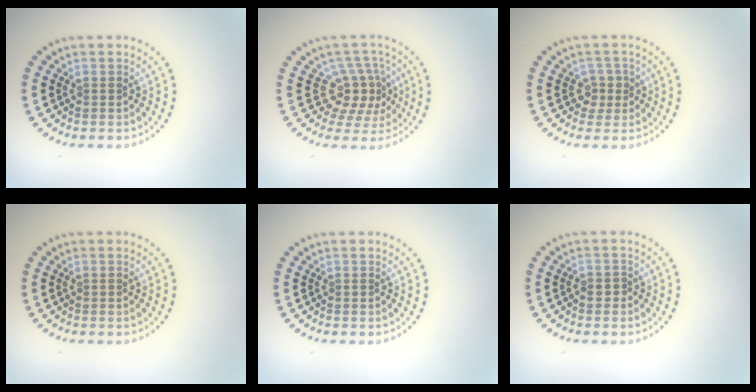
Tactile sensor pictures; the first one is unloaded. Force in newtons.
{"total": 3.5, "press": 2.7, "slide": 2.2}
{"total": 1.3, "press": 1.1, "slide": 0.7}
{"total": 0.0}
{"total": 0.0}
{"total": 0.9, "press": 0.7, "slide": 0.5}